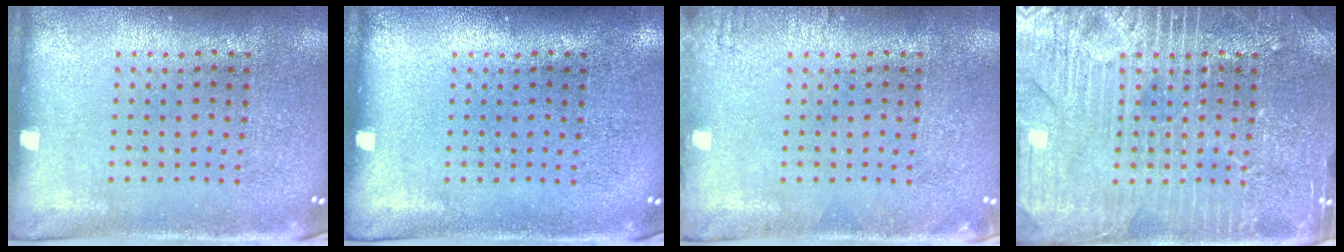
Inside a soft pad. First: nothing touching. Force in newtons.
{"total": 0.0}
{"total": 0.8, "press": 0.8, "slide": 0.1}
{"total": 5.8, "press": 5.8, "slide": 0.7}